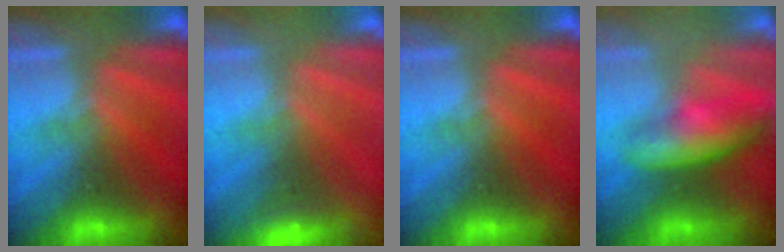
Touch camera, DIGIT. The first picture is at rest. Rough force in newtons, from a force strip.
{"total": 2.3}
{"total": 0.0}
{"total": 4.5}